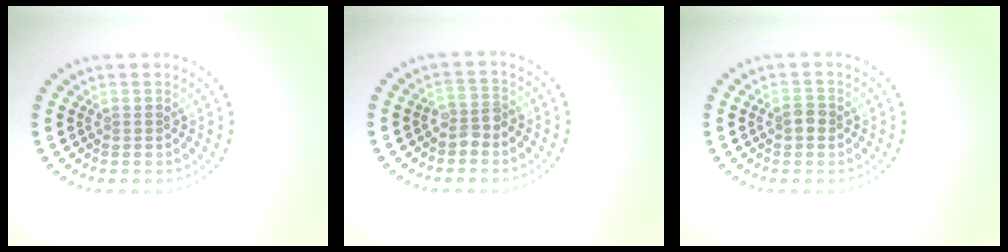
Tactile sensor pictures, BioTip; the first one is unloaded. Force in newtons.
{"total": 1.8, "press": 1.6, "slide": 0.8}
{"total": 1.3, "press": 1.3, "slide": 0.2}